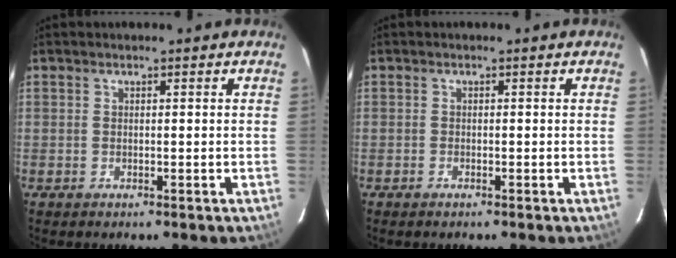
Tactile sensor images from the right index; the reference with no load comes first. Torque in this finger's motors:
{"motor_torque": [-0.01, 0.04, 0.01, -0.01]}